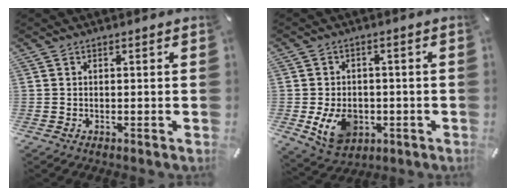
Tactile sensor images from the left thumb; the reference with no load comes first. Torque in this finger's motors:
{"motor_torque": [0.88, 2.62, 0.46, -0.23, 0.36]}